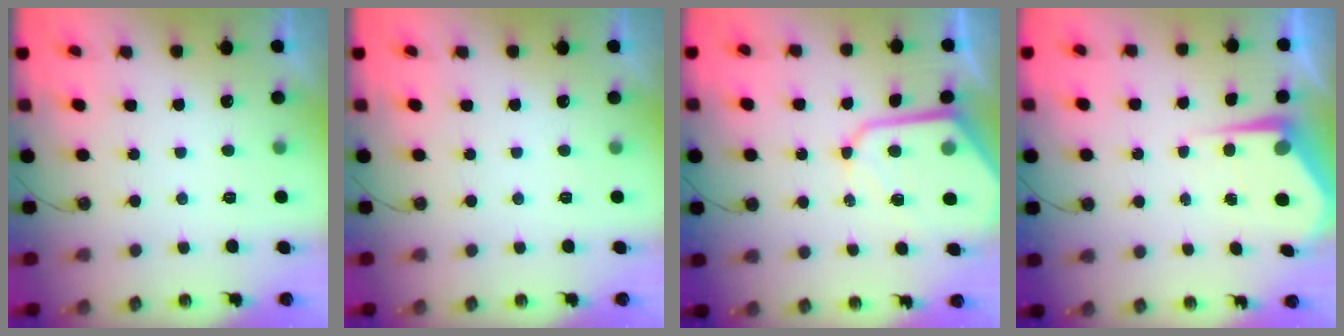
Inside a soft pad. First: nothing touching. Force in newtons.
{"total": 0.0}
{"total": 11.0, "press": 11.0, "slide": 1.0}
{"total": 5.1, "press": 5.1, "slide": 0.2}